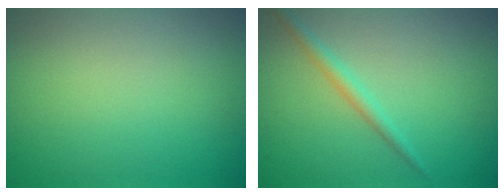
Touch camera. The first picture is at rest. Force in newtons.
{"total": 1.6, "press": 1.6, "slide": 0.1}